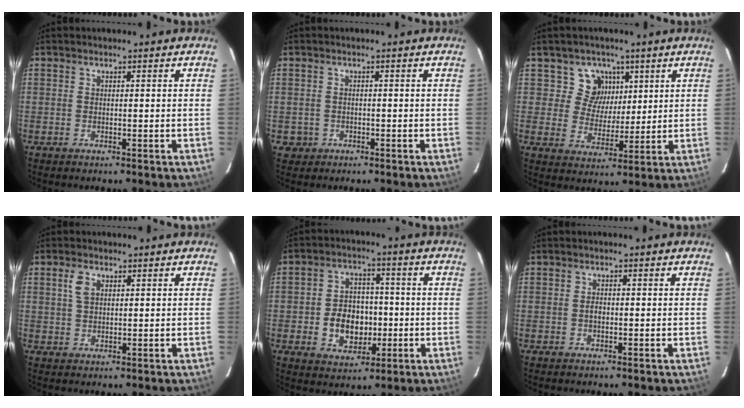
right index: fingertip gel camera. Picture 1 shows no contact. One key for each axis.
{"total": 2.6, "fx": -0.8, "fy": 2.4, "fz": 0.2, "tx": -0.010, "ty": 0.005, "tz": -0.007}
{"total": 6.9, "fx": 3.0, "fy": 6.1, "fz": 1.0, "tx": -0.013, "ty": 0.000, "tz": 0.050}
{"total": 3.3, "fx": 1.2, "fy": 2.1, "fz": 2.2, "tx": -0.043, "ty": 0.007, "tz": 0.023}
{"total": 9.5, "fx": -2.0, "fy": 7.5, "fz": 5.4, "tx": -0.115, "ty": 0.018, "tz": -0.020}
{"total": 1.1, "fx": -0.3, "fy": 0.8, "fz": 0.8, "tx": -0.015, "ty": 0.003, "tz": -0.006}